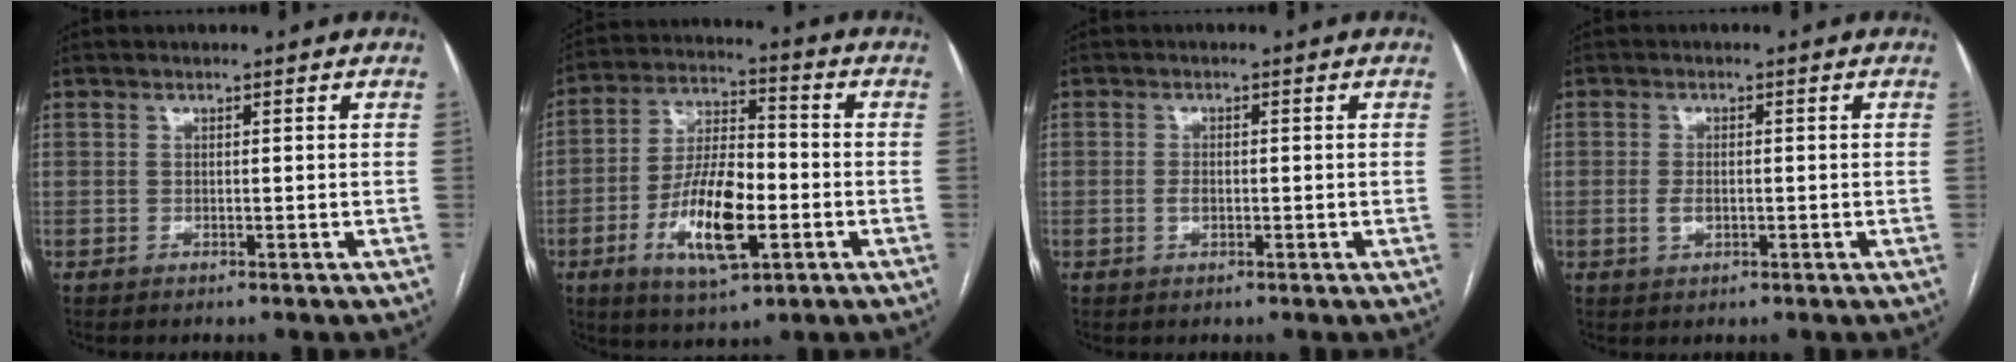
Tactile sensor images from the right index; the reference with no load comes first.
{"total": 13.7, "force": [-4.5, 4.4, 12.2], "torque": [-0.236, -0.001, -0.077]}
{"total": 1.5, "force": [-0.3, 0.9, 1.2], "torque": [-0.021, 0.002, -0.004]}
{"total": 2.1, "force": [-0.4, 1.2, 1.7], "torque": [-0.032, 0.002, -0.005]}